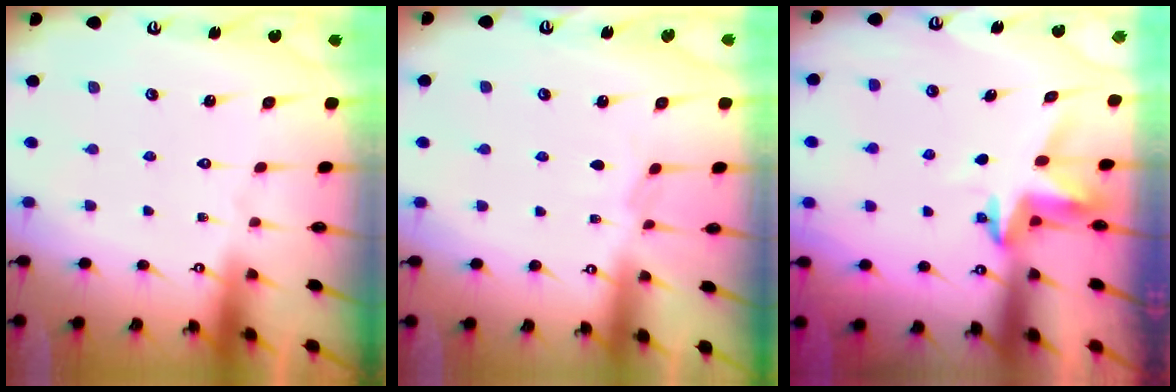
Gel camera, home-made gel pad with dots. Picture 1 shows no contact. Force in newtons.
{"total": 3.4, "press": 3.4, "slide": 0.5}
{"total": 3.9, "press": 3.9, "slide": 0.4}